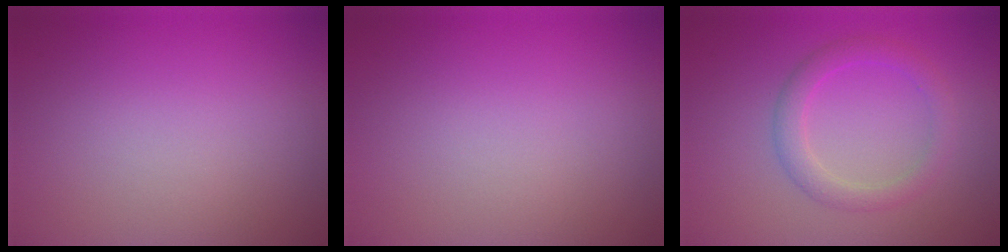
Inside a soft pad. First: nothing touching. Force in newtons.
{"total": 0.0}
{"total": 2.6, "press": 2.6, "slide": 0.1}